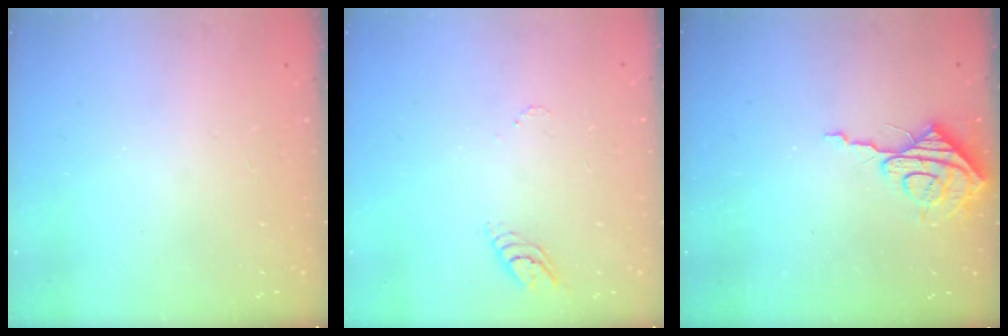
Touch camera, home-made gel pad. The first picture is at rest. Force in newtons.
{"total": 3.3, "press": 3.3, "slide": 0.3}
{"total": 8.8, "press": 8.7, "slide": 0.8}